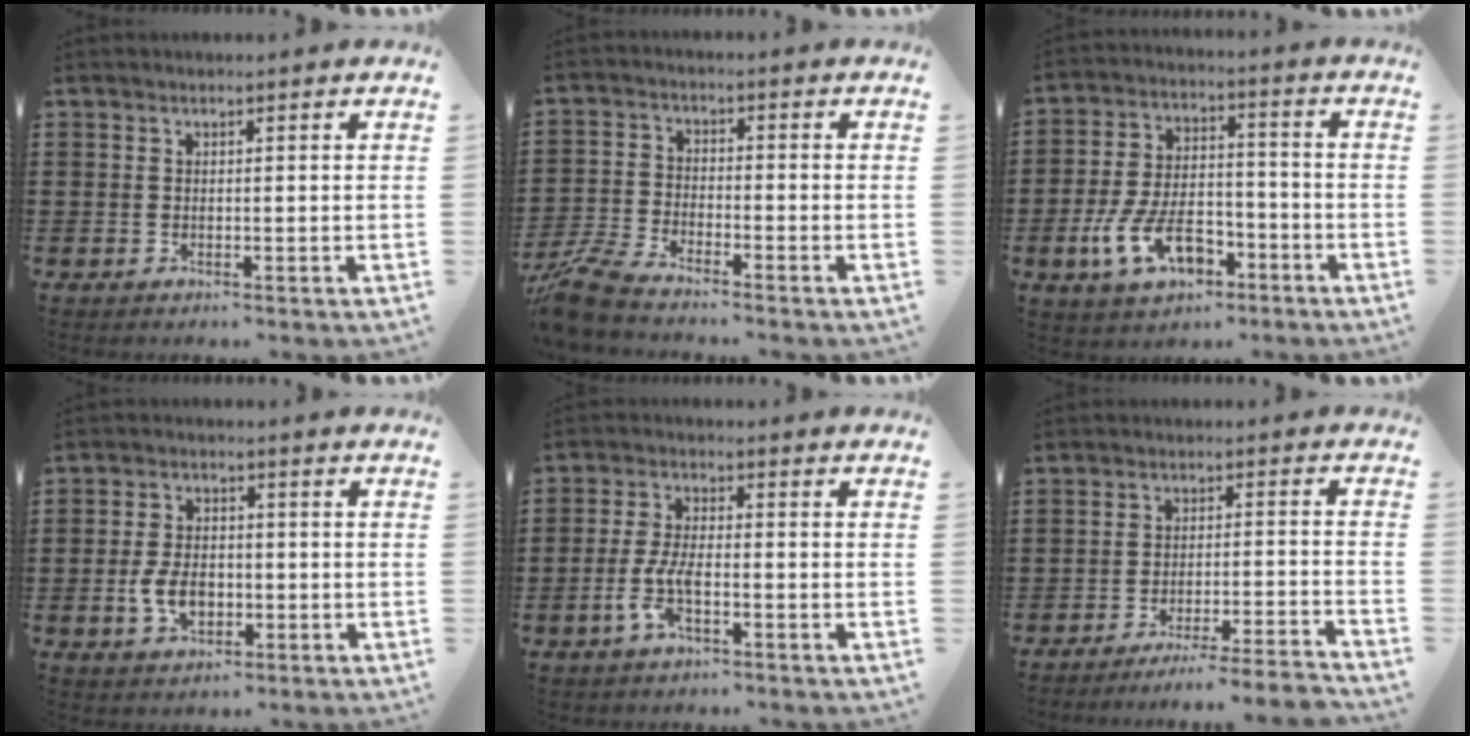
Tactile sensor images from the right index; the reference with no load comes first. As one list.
[{"total": 5.8, "force": [-5.4, 0.1, 2.1], "torque": [-0.063, -0.012, -0.110]}, {"total": 10.0, "force": [-4.8, 5.1, 7.1], "torque": [-0.155, 0.004, -0.088]}, {"total": 4.3, "force": [-1.1, 2.5, 3.4], "torque": [-0.076, -0.003, -0.021]}, {"total": 5.7, "force": [-2.1, 2.0, 4.9], "torque": [-0.117, -0.006, -0.046]}, {"total": 4.5, "force": [-4.2, -0.8, 1.5], "torque": [-0.024, -0.012, -0.084]}]